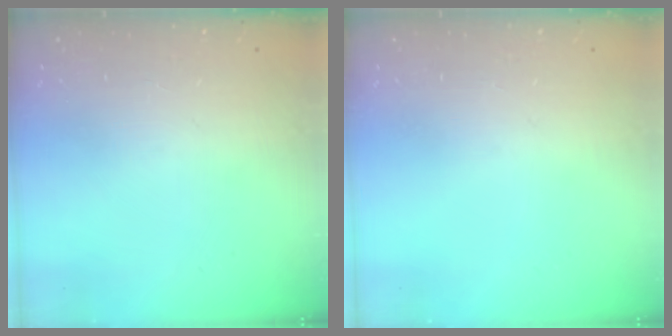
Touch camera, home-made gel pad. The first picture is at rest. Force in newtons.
{"total": 0.0}